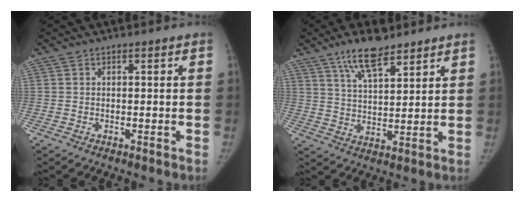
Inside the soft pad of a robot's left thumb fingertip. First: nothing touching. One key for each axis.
{"total": 9.5, "fx": 6.7, "fy": 3.1, "fz": 5.9, "tx": -0.090, "ty": -0.036, "tz": 0.122}